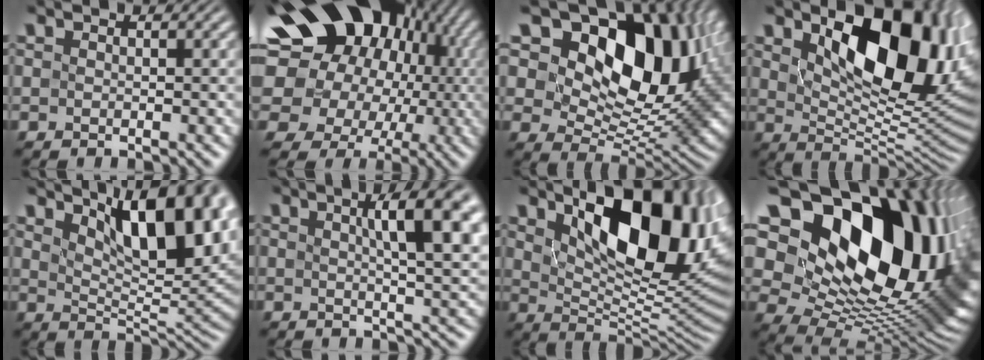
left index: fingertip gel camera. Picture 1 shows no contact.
{"total": 18.9, "force": [4.5, 15.3, 10.1], "torque": [-0.164, 0.031, 0.050]}
{"total": 16.5, "force": [7.8, 9.5, 11.0], "torque": [-0.176, 0.021, 0.109]}
{"total": 12.7, "force": [4.5, 6.0, 10.2], "torque": [-0.147, -0.004, 0.072]}
{"total": 11.9, "force": [5.8, 4.4, 9.4], "torque": [-0.120, 0.010, 0.091]}
{"total": 8.8, "force": [2.6, 2.2, 8.1], "torque": [-0.096, 0.011, 0.038]}
{"total": 14.0, "force": [5.7, 6.1, 11.2], "torque": [-0.163, 0.001, 0.095]}
{"total": 20.9, "force": [6.9, 13.5, 14.4], "torque": [-0.251, 0.011, 0.145]}